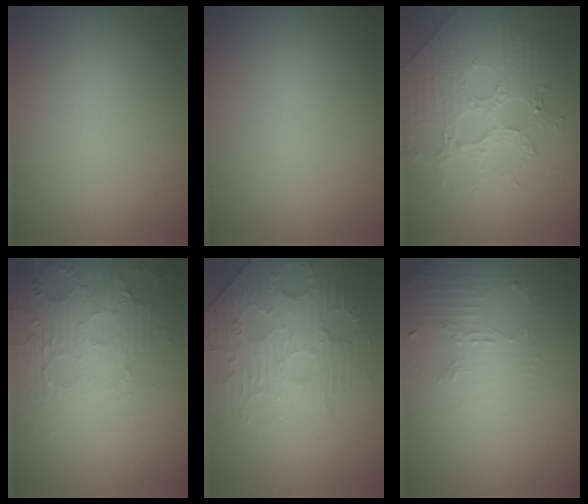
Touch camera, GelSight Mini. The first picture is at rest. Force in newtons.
{"total": 0.0}
{"total": 4.5, "press": 4.1, "slide": 2.0}
{"total": 5.6, "press": 3.6, "slide": 4.4}
{"total": 4.8, "press": 3.8, "slide": 3.0}
{"total": 2.6, "press": 2.0, "slide": 1.7}